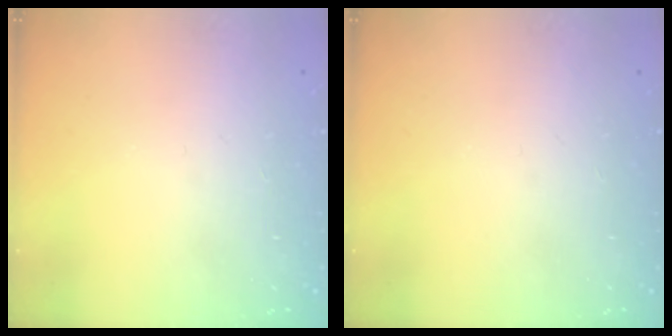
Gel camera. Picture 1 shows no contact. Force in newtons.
{"total": 0.0}